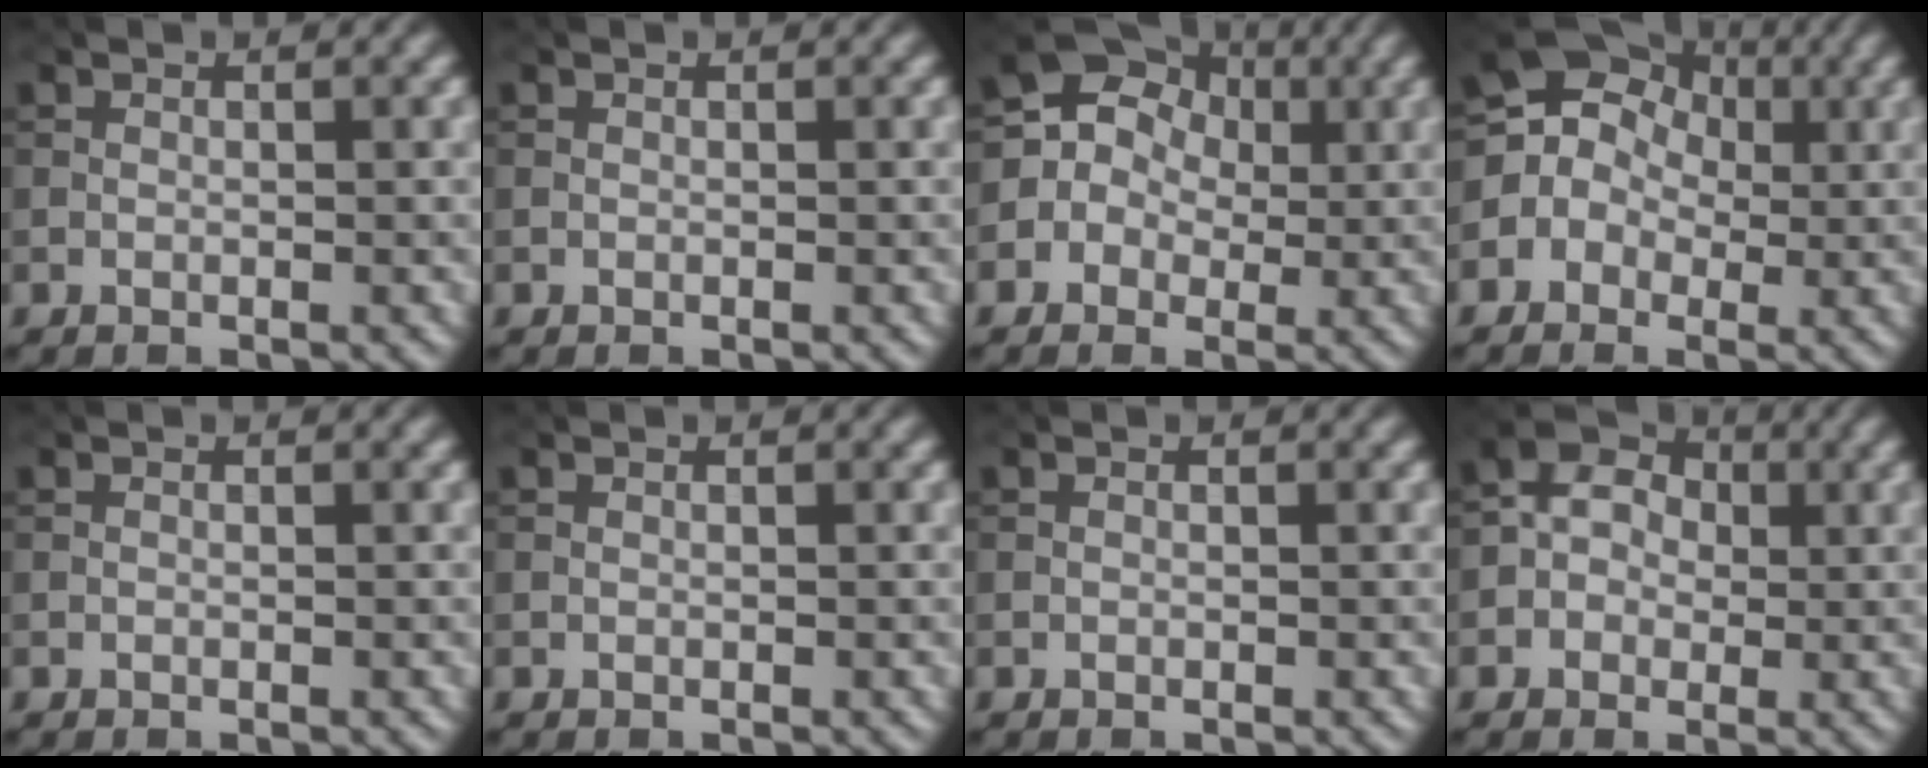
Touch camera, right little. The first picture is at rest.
{"total": 0.0}
{"total": 7.8, "force": [0.8, 7.3, 2.7], "torque": [-0.056, 0.047, -0.031]}
{"total": 8.0, "force": [-0.1, 7.4, 3.0], "torque": [-0.066, 0.041, -0.049]}
{"total": 0.0}
{"total": 0.0}
{"total": 0.0}
{"total": 5.3, "force": [-0.1, 4.7, 2.4], "torque": [-0.013, 0.034, -0.026]}